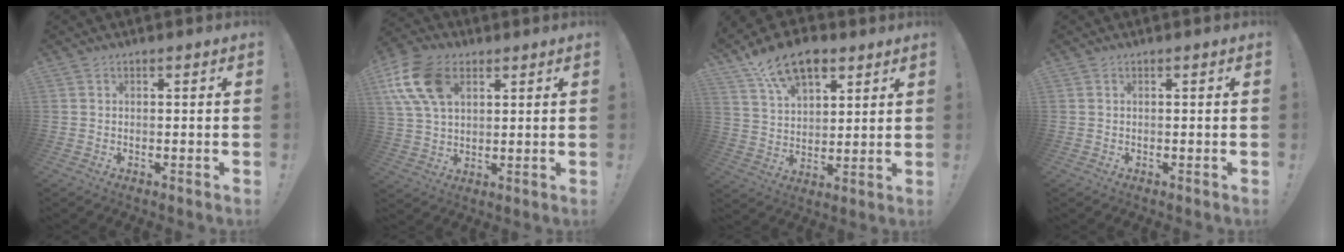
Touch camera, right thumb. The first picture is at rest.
{"total": 15.1, "force": [6.1, 9.7, 9.9], "torque": [-0.197, -0.009, 0.121]}
{"total": 13.6, "force": [8.9, 7.4, 7.0], "torque": [-0.121, -0.050, 0.166]}
{"total": 0.0}